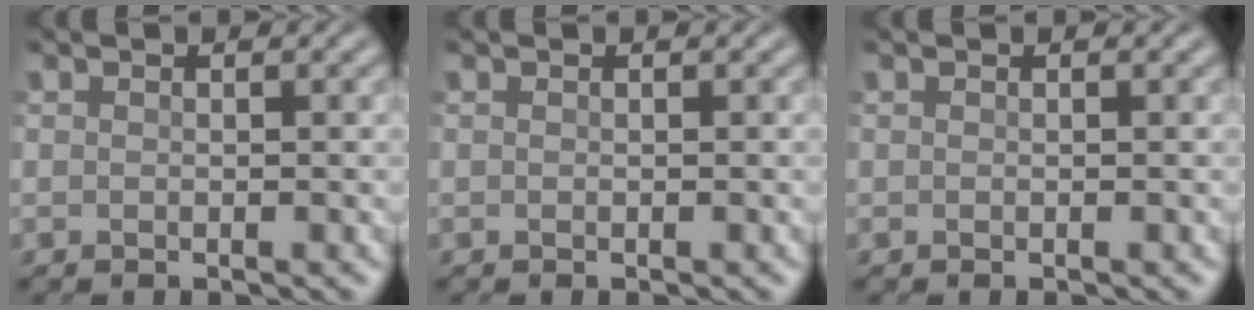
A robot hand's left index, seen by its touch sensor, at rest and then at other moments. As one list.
[{"total": 0.0}, {"total": 0.0}]